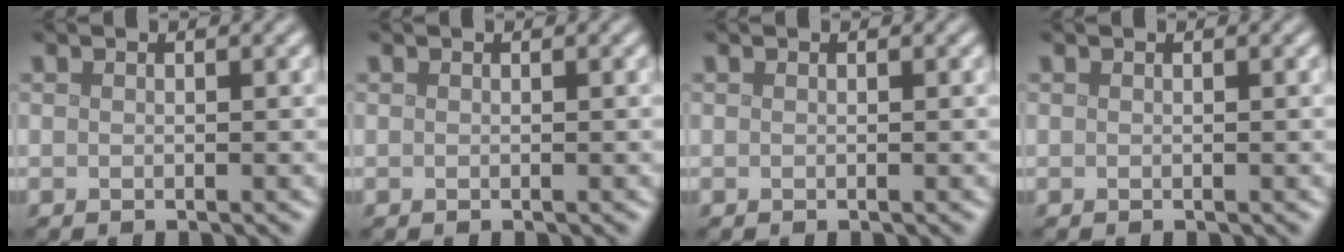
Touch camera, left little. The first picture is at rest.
{"total": 0.0}
{"total": 0.0}
{"total": 0.0}